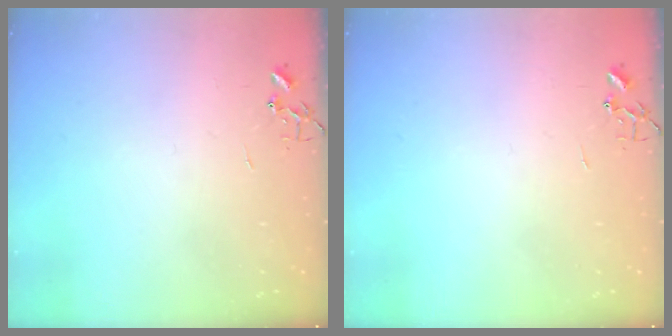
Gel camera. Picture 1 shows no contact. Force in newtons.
{"total": 0.0}